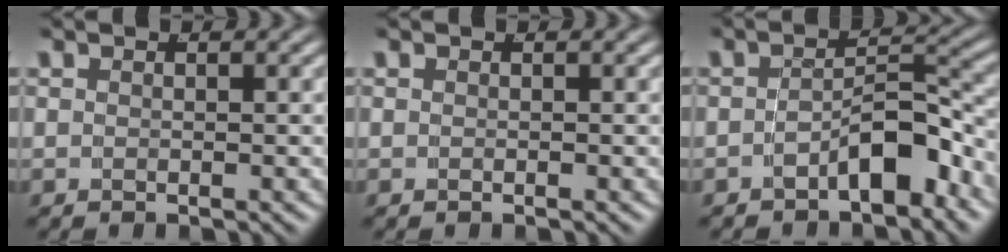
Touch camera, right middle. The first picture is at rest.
{"total": 0.0}
{"total": 4.0, "force": [-2.7, 1.2, 2.7], "torque": [-0.033, -0.003, -0.040]}